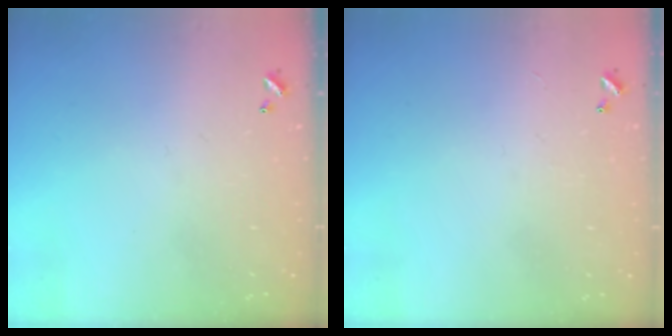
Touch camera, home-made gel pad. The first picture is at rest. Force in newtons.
{"total": 1.0, "press": 0.9, "slide": 0.5}